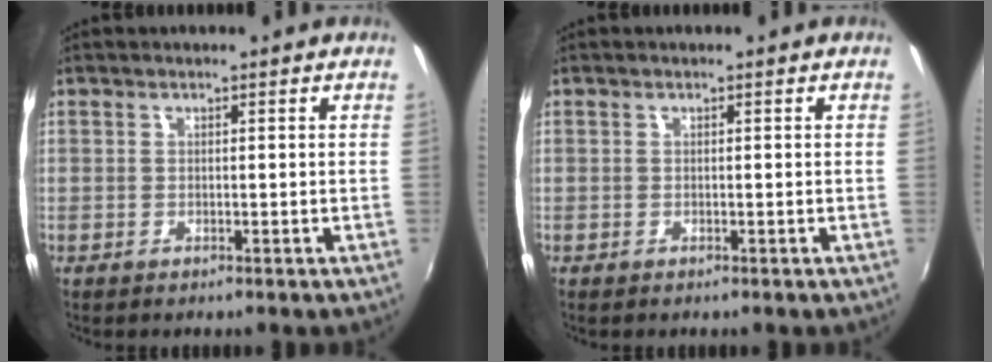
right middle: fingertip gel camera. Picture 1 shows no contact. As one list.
[{"total": 0.0}]